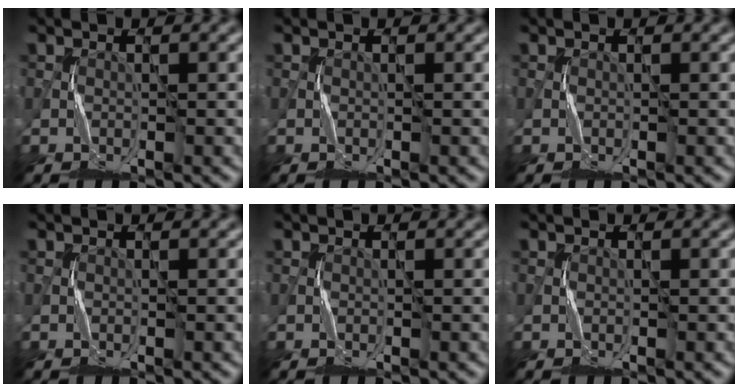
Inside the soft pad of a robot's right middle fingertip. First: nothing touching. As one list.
[{"total": 0.0}, {"total": 0.0}, {"total": 0.0}, {"total": 0.0}, {"total": 0.0}]